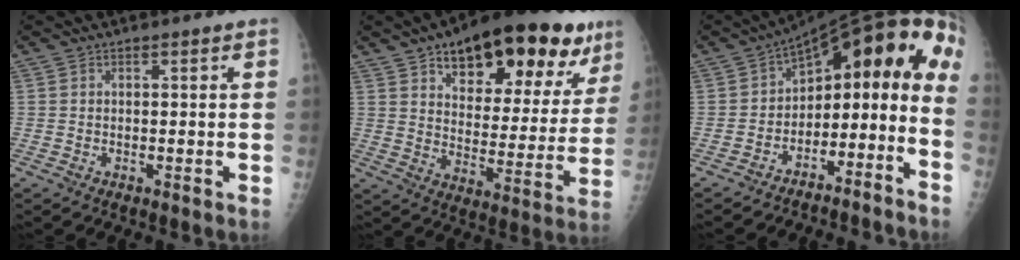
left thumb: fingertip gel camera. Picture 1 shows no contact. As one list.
[{"total": 26.4, "force": [15.8, 11.5, 17.8], "torque": [-0.209, -0.035, 0.229]}, {"total": 21.1, "force": [-8.7, 11.8, 15.2], "torque": [-0.169, 0.121, -0.123]}]